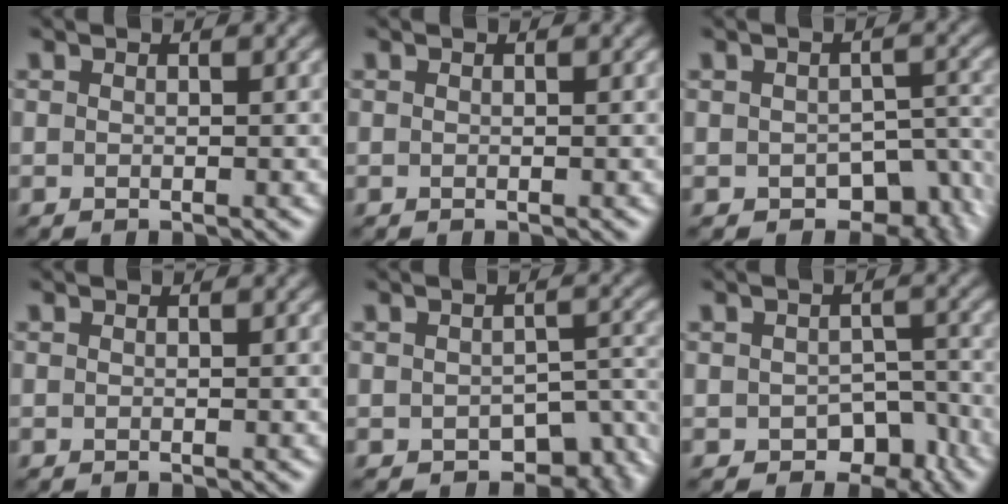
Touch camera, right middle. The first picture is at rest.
{"total": 0.0}
{"total": 6.2, "force": [-3.2, 3.7, 3.9], "torque": [-0.052, -0.022, -0.038]}
{"total": 0.0}
{"total": 5.6, "force": [-3.1, 3.2, 3.5], "torque": [-0.041, -0.021, -0.035]}
{"total": 4.0, "force": [-2.2, 2.6, 2.2], "torque": [-0.029, -0.011, -0.030]}